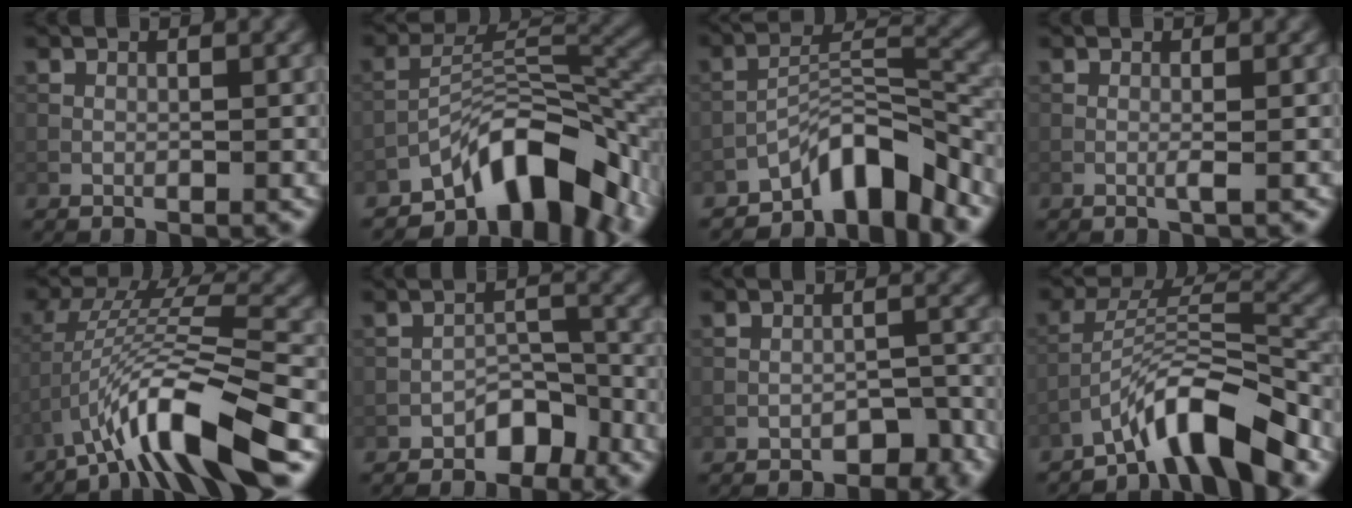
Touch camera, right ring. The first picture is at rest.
{"total": 10.1, "force": [-6.6, 4.1, 6.4], "torque": [-0.083, 0.006, -0.118]}
{"total": 6.6, "force": [-5.2, 2.0, 3.5], "torque": [-0.038, 0.011, -0.094]}
{"total": 0.7, "force": [-0.1, 0.0, 0.7], "torque": [-0.015, -0.002, -0.006]}
{"total": 8.6, "force": [-5.2, 1.8, 6.7], "torque": [-0.124, 0.008, -0.095]}
{"total": 3.1, "force": [-2.3, 1.6, 1.3], "torque": [-0.012, 0.014, -0.038]}
{"total": 2.8, "force": [-2.1, 1.4, 1.1], "torque": [-0.009, 0.008, -0.028]}
{"total": 7.1, "force": [-5.6, 1.6, 4.1], "torque": [-0.065, 0.007, -0.100]}